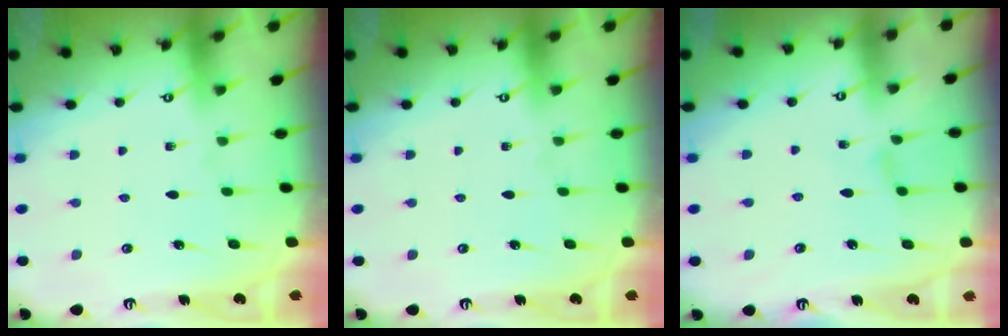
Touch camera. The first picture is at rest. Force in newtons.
{"total": 0.0}
{"total": 1.1, "press": 1.1, "slide": 0.3}